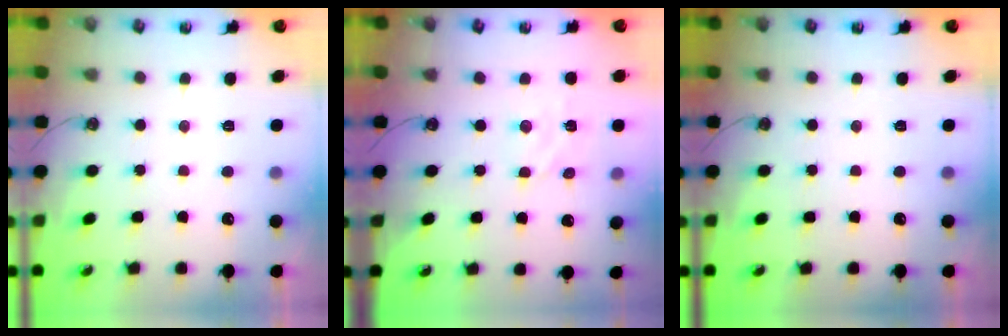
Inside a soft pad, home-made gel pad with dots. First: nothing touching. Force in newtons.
{"total": 2.8, "press": 2.8, "slide": 0.1}
{"total": 0.0}